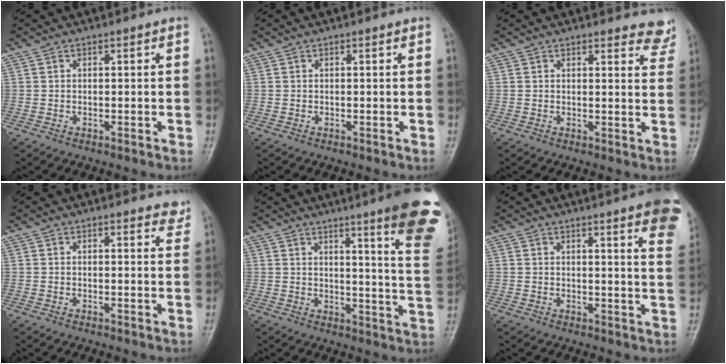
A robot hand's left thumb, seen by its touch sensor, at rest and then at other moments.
{"total": 0.0}
{"total": 5.7, "force": [5.4, 1.6, 1.1], "torque": [0.018, -0.033, 0.038]}
{"total": 3.6, "force": [3.1, 1.2, 1.2], "torque": [0.007, -0.015, 0.024]}
{"total": 18.0, "force": [11.2, 1.7, 14.0], "torque": [-0.147, -0.065, 0.128]}
{"total": 12.5, "force": [8.0, 1.8, 9.5], "torque": [-0.093, -0.028, 0.076]}